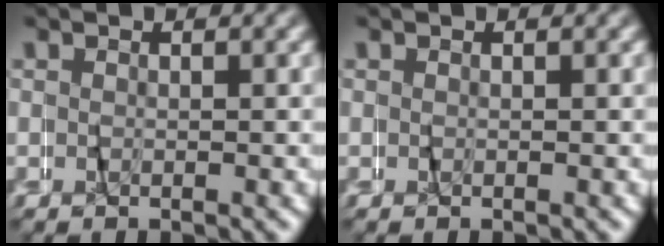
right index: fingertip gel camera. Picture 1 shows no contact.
{"total": 0.0}